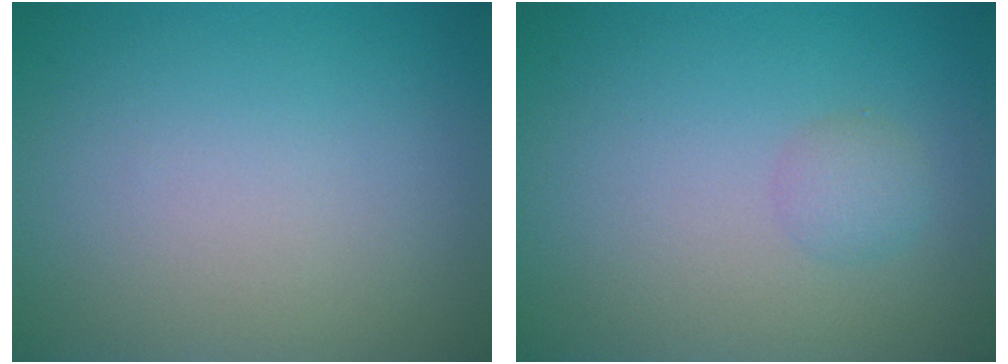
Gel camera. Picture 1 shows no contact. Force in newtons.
{"total": 1.3, "press": 1.3, "slide": 0.0}